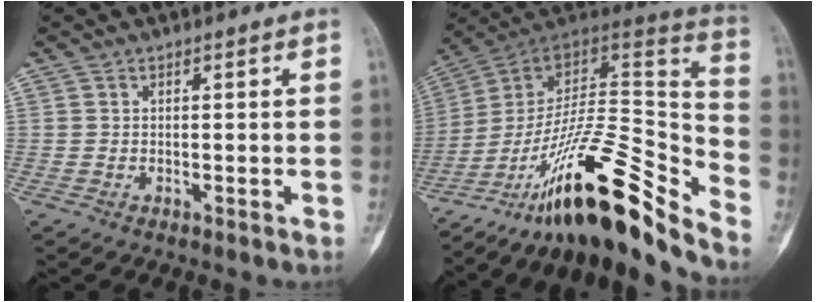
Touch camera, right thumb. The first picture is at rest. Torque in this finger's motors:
{"motor_torque": [3.57, 0.37, 1.50, -1.26, 0.47]}